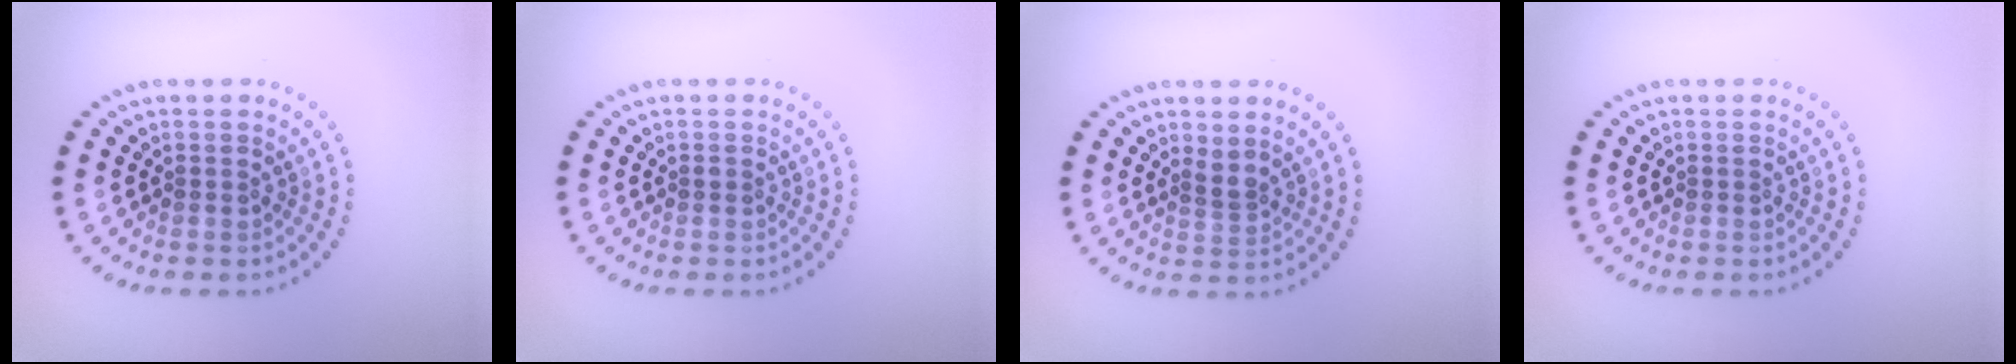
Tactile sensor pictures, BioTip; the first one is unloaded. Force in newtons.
{"total": 0.5, "press": 0.5, "slide": 0.1}
{"total": 1.2, "press": 0.8, "slide": 0.9}
{"total": 0.0}